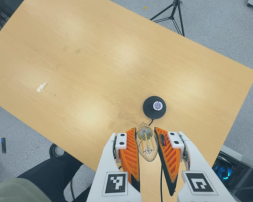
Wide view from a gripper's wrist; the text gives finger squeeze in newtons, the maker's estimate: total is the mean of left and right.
{"total": 18.1, "left": 19.4, "right": 16.9}